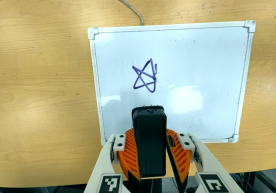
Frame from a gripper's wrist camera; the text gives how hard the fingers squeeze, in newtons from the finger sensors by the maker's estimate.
{"total": 9.8, "left": 9.9, "right": 9.7}